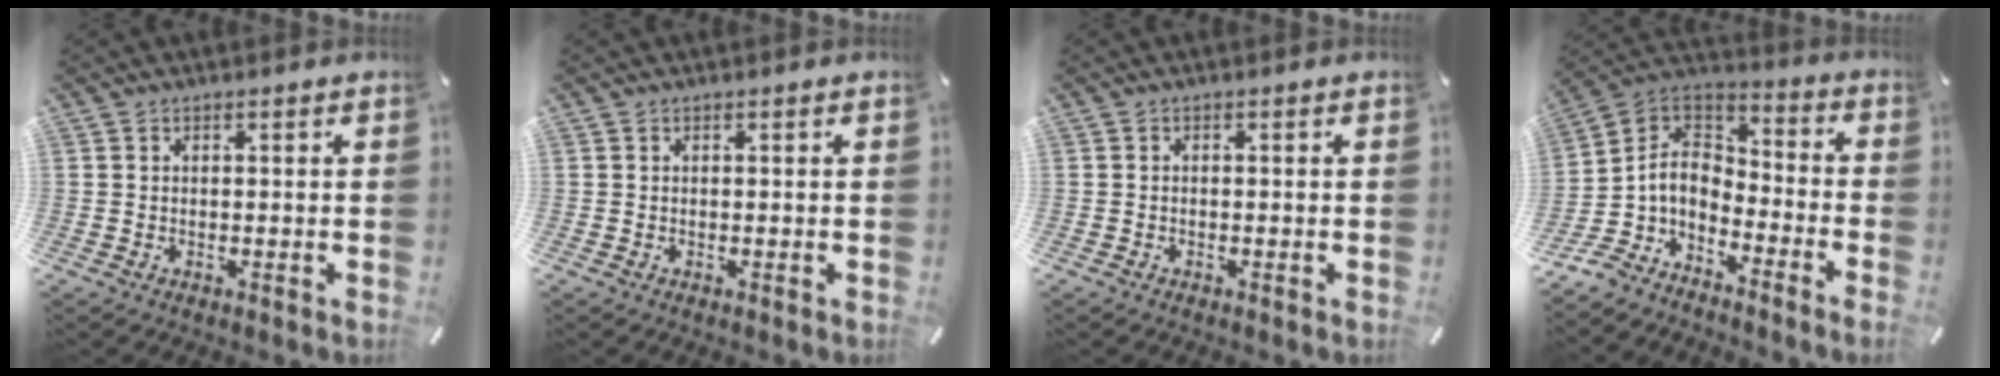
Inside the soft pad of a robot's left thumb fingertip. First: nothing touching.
{"total": 0.0}
{"total": 0.5, "force": [-0.4, 0.2, 0.3], "torque": [-0.005, -0.002, -0.008]}
{"total": 6.0, "force": [-3.6, 3.9, 2.7], "torque": [-0.087, -0.013, -0.078]}